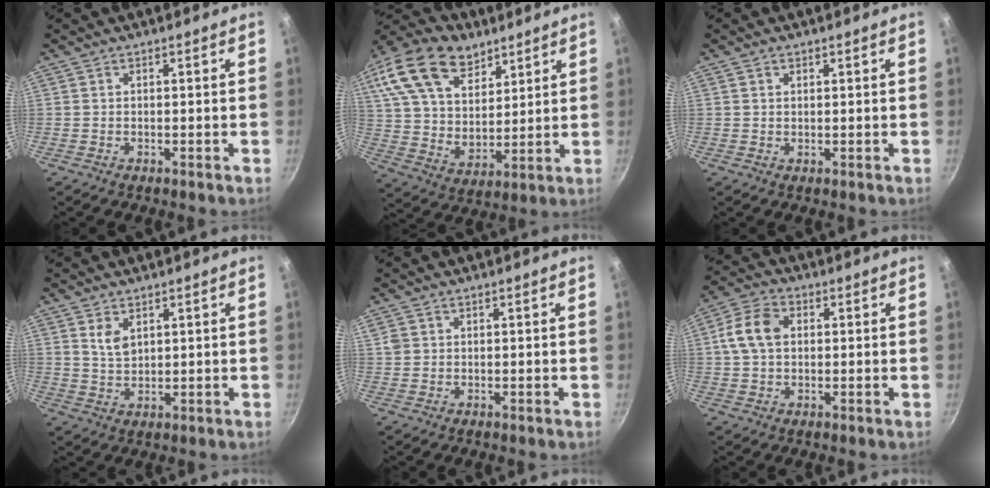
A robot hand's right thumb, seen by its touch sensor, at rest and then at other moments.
{"total": 24.1, "force": [13.1, 15.1, 13.5], "torque": [-0.248, -0.015, 0.238]}
{"total": 1.3, "force": [0.8, 0.9, 0.5], "torque": [-0.003, -0.002, 0.013]}
{"total": 4.1, "force": [1.9, 2.5, 2.7], "torque": [-0.044, -0.014, 0.041]}
{"total": 1.5, "force": [0.6, 1.3, 0.5], "torque": [-0.008, 0.004, 0.012]}
{"total": 8.3, "force": [1.2, 5.9, 5.6], "torque": [-0.102, 0.017, 0.013]}